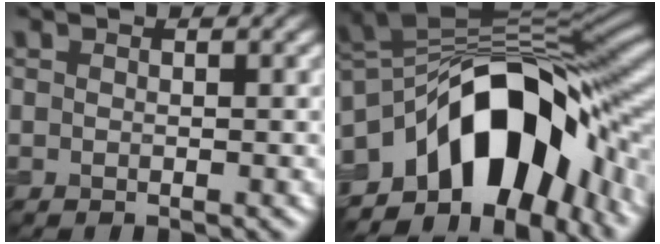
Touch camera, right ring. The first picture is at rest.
{"total": 14.6, "force": [-5.2, 8.5, 10.7], "torque": [-0.153, 0.016, -0.087]}